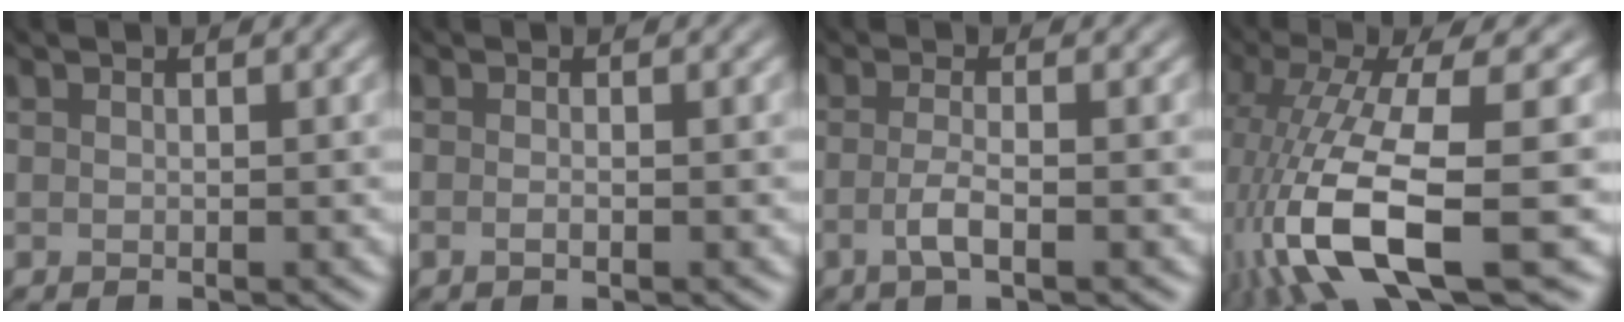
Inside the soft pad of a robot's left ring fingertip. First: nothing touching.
{"total": 1.7, "force": [0.0, 0.7, 1.6], "torque": [-0.016, -0.001, -0.021]}
{"total": 2.7, "force": [-1.5, 0.7, 2.2], "torque": [-0.042, -0.006, -0.024]}
{"total": 11.4, "force": [-5.2, 3.3, 9.6], "torque": [-0.216, -0.016, -0.084]}